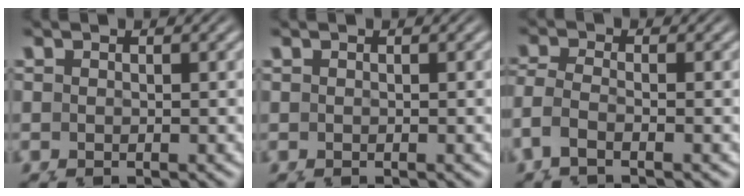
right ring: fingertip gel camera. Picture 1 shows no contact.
{"total": 1.5, "force": [-0.3, -1.4, -0.5], "torque": [0.017, -0.011, 0.007]}
{"total": 2.8, "force": [-0.6, 2.0, 1.9], "torque": [-0.064, -0.018, -0.002]}